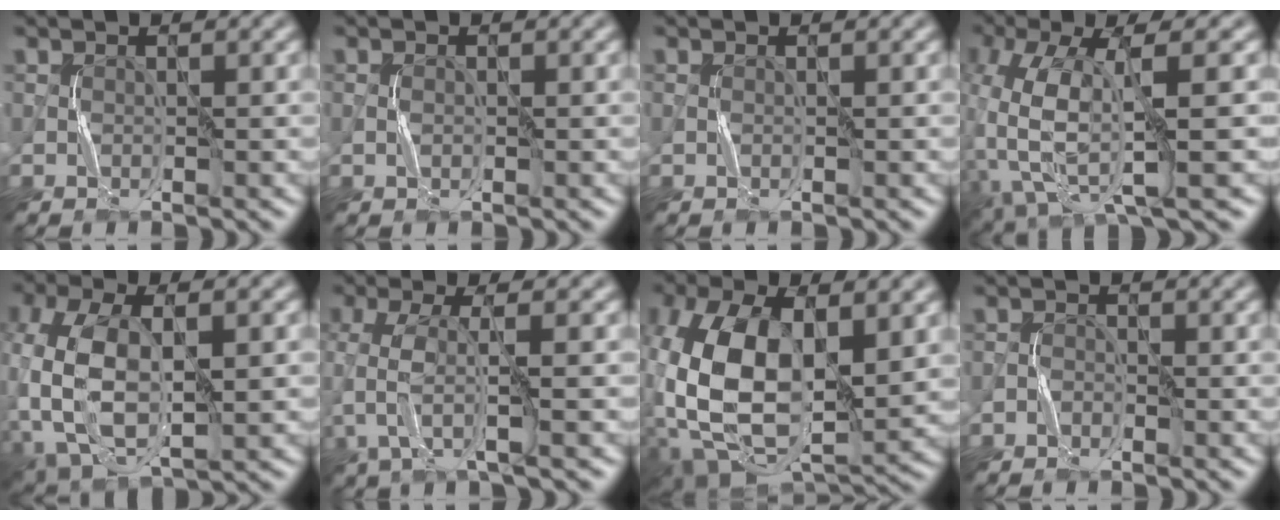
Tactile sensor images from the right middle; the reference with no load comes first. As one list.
[{"total": 0.7, "force": [-0.1, 0.4, 0.5], "torque": [-0.012, 0.003, -0.002]}, {"total": 0.0}, {"total": 9.9, "force": [-1.1, 4.3, 8.8], "torque": [-0.198, -0.010, -0.019]}, {"total": 11.6, "force": [-1.7, 6.5, 9.5], "torque": [-0.228, -0.003, -0.028]}, {"total": 4.3, "force": [-0.8, 1.1, 4.1], "torque": [-0.098, -0.001, -0.015]}, {"total": 15.3, "force": [-0.9, 8.6, 12.6], "torque": [-0.290, -0.001, -0.022]}, {"total": 0.8, "force": [-0.6, 0.4, 0.2], "torque": [-0.003, 0.003, -0.014]}]